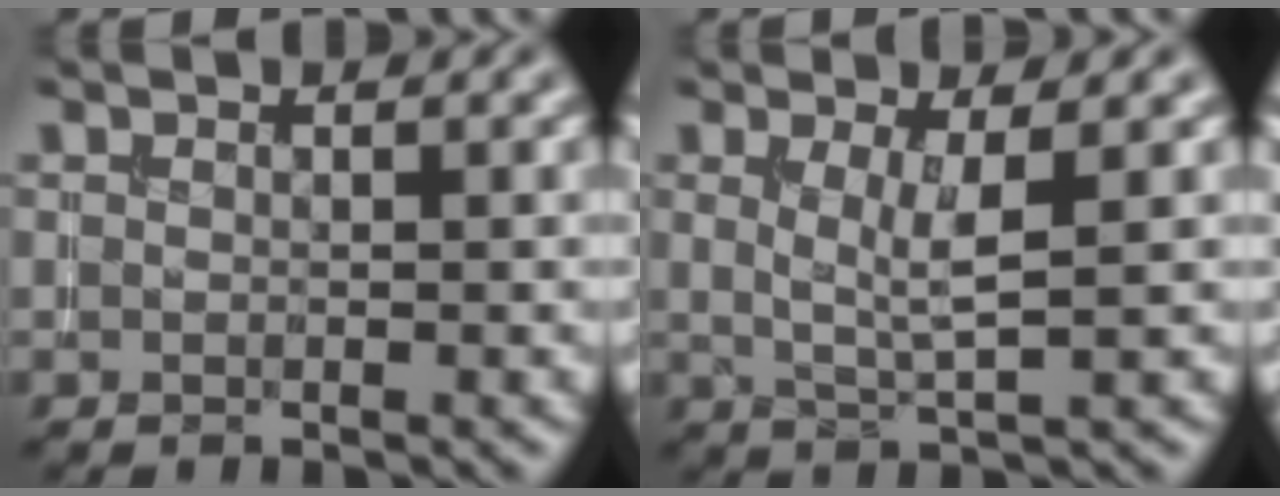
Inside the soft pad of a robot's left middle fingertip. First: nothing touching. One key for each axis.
{"total": 2.9, "fx": 0.7, "fy": 0.6, "fz": 2.7, "tx": -0.052, "ty": -0.007, "tz": 0.013}